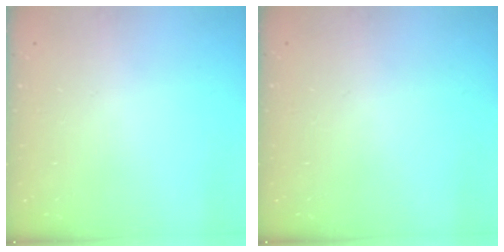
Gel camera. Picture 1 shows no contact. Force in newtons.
{"total": 0.0}